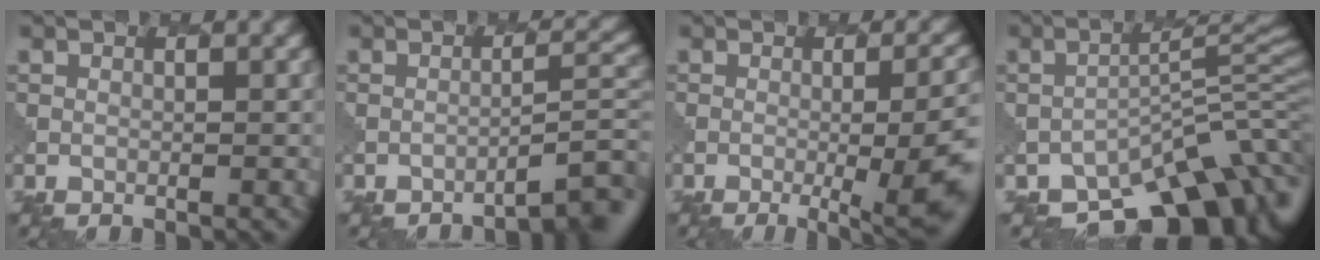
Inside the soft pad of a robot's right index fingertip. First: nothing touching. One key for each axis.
{"total": 3.8, "fx": -2.9, "fy": 0.4, "fz": 2.4, "tx": -0.021, "ty": 0.020, "tz": -0.050}
{"total": 10.9, "fx": -2.6, "fy": 4.2, "fz": 9.8, "tx": -0.091, "ty": 0.005, "tz": -0.032}
{"total": 10.4, "fx": -7.7, "fy": 4.4, "fz": 5.5, "tx": -0.062, "ty": -0.007, "tz": -0.125}